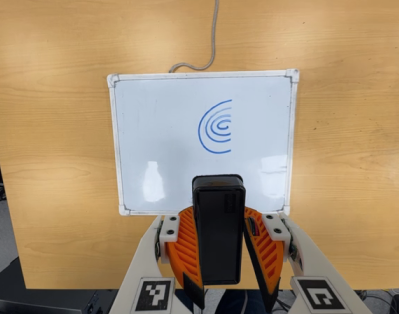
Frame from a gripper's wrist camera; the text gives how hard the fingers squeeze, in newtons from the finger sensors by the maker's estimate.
{"total": 8.5, "left": 8.7, "right": 8.3}